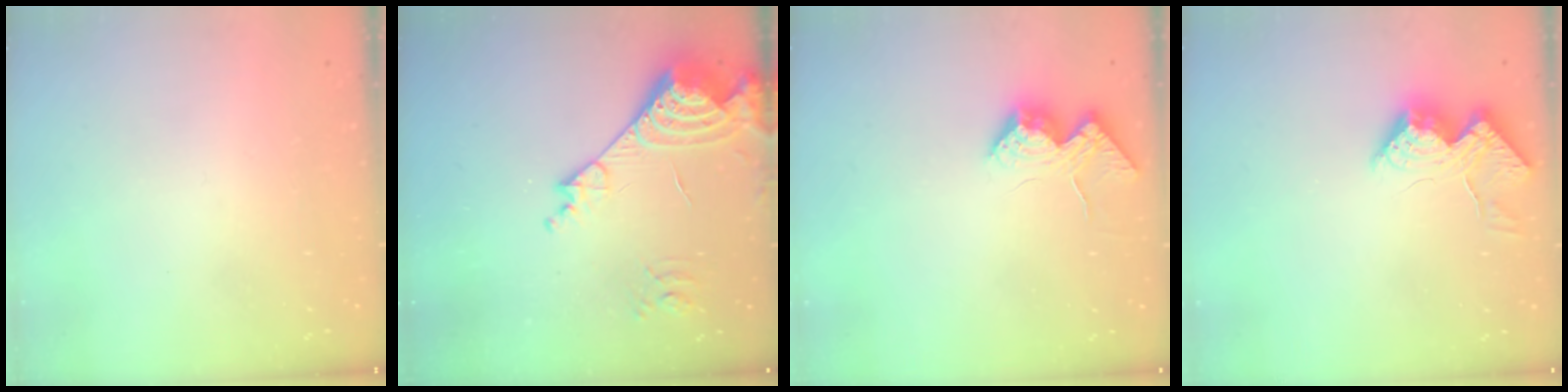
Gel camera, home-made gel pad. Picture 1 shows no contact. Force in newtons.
{"total": 17.7, "press": 17.6, "slide": 2.1}
{"total": 16.2, "press": 16.2, "slide": 0.4}
{"total": 19.9, "press": 19.9, "slide": 0.4}